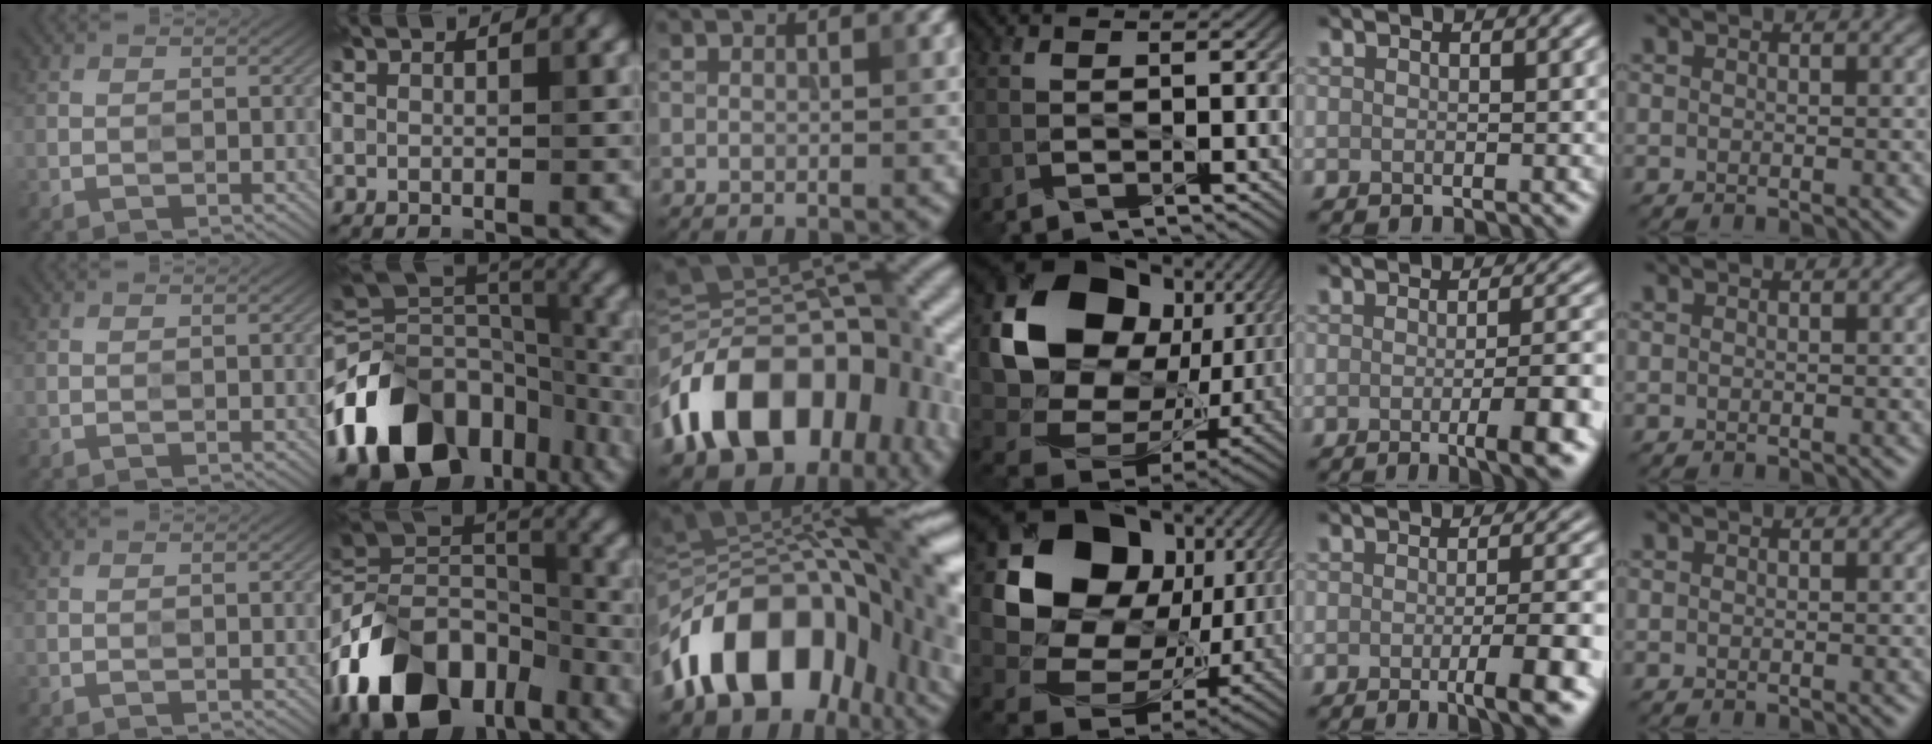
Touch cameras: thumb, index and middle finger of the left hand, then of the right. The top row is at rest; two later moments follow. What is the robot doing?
{"motion": "wipe", "object": "mirror"}